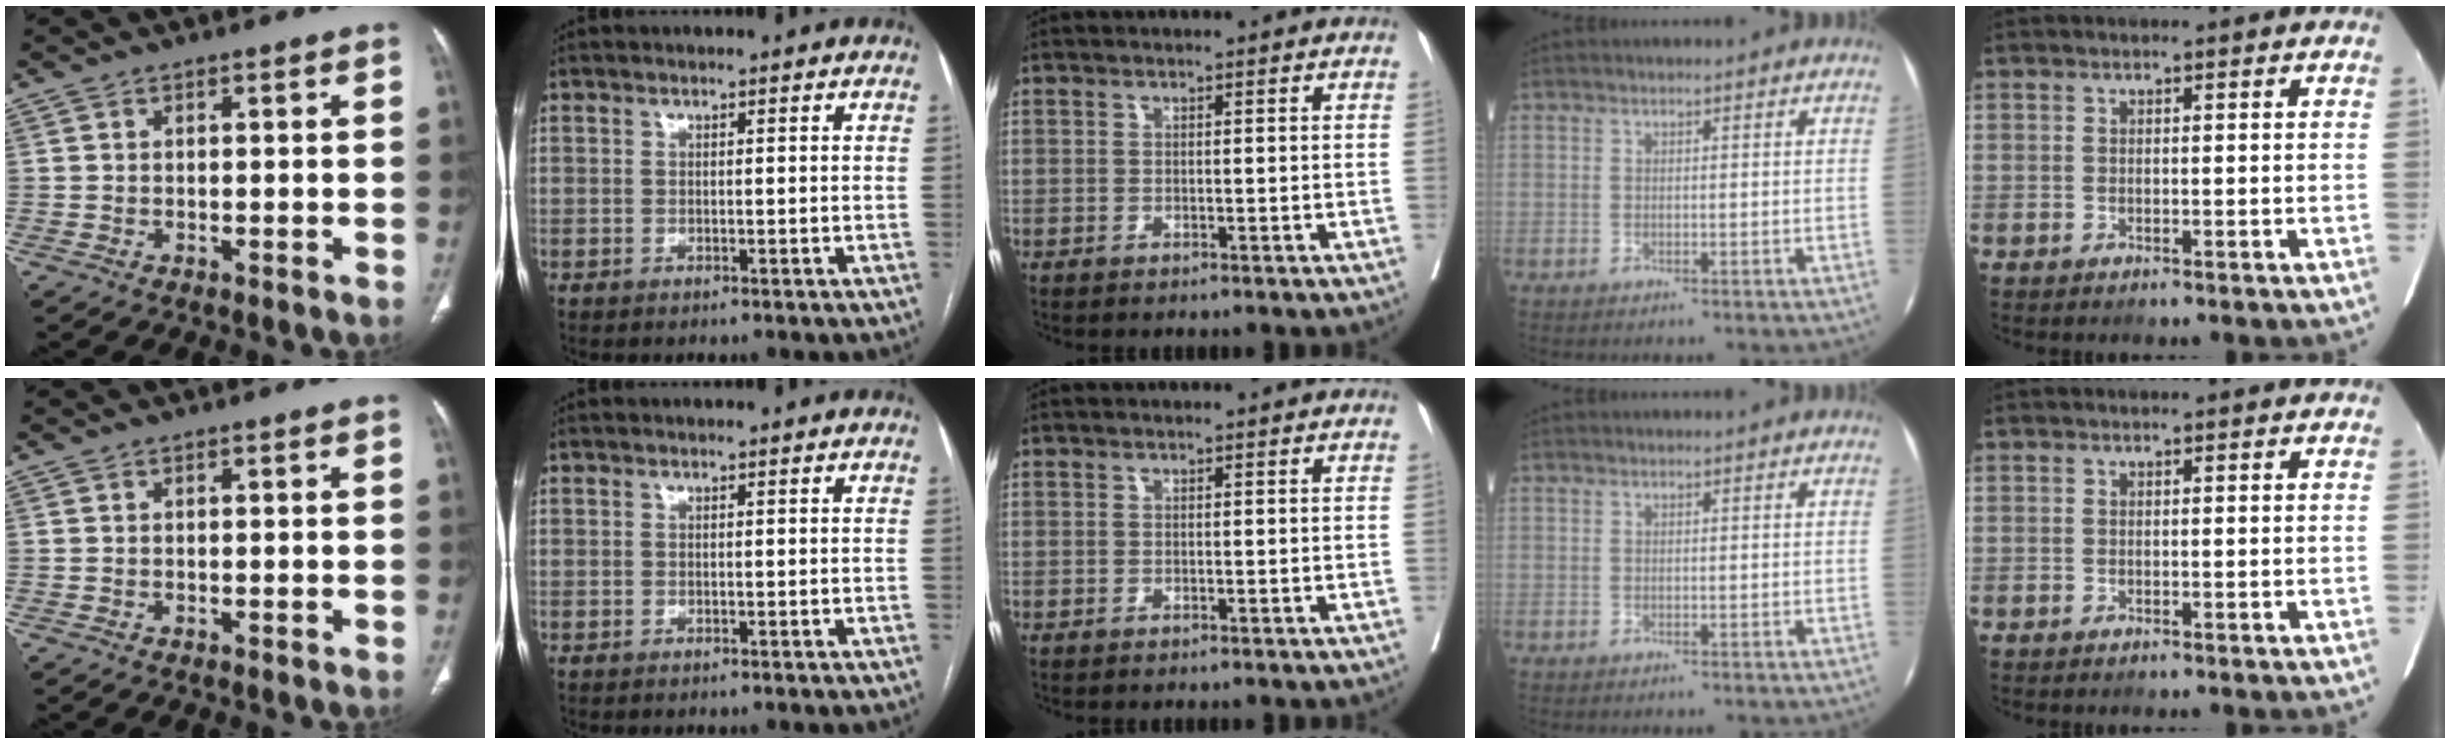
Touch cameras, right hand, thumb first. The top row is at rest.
{}